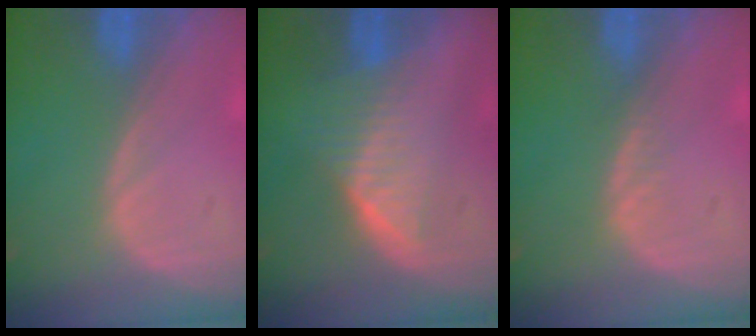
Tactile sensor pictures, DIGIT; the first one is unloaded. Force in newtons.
{"total": 6.5, "press": 5.8, "slide": 2.9}
{"total": 0.9, "press": 0.9, "slide": 0.2}